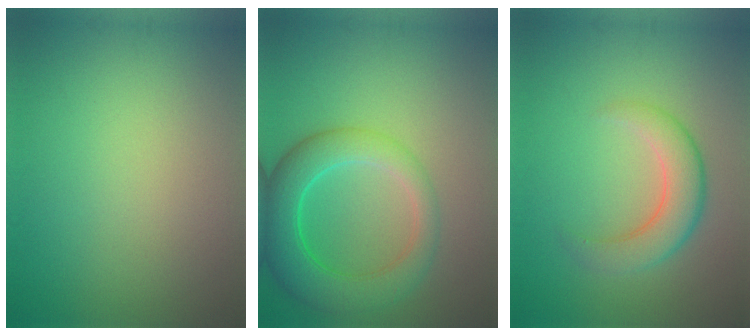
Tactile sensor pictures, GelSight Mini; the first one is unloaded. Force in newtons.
{"total": 6.4, "press": 6.4, "slide": 0.4}
{"total": 4.3, "press": 4.3, "slide": 0.3}